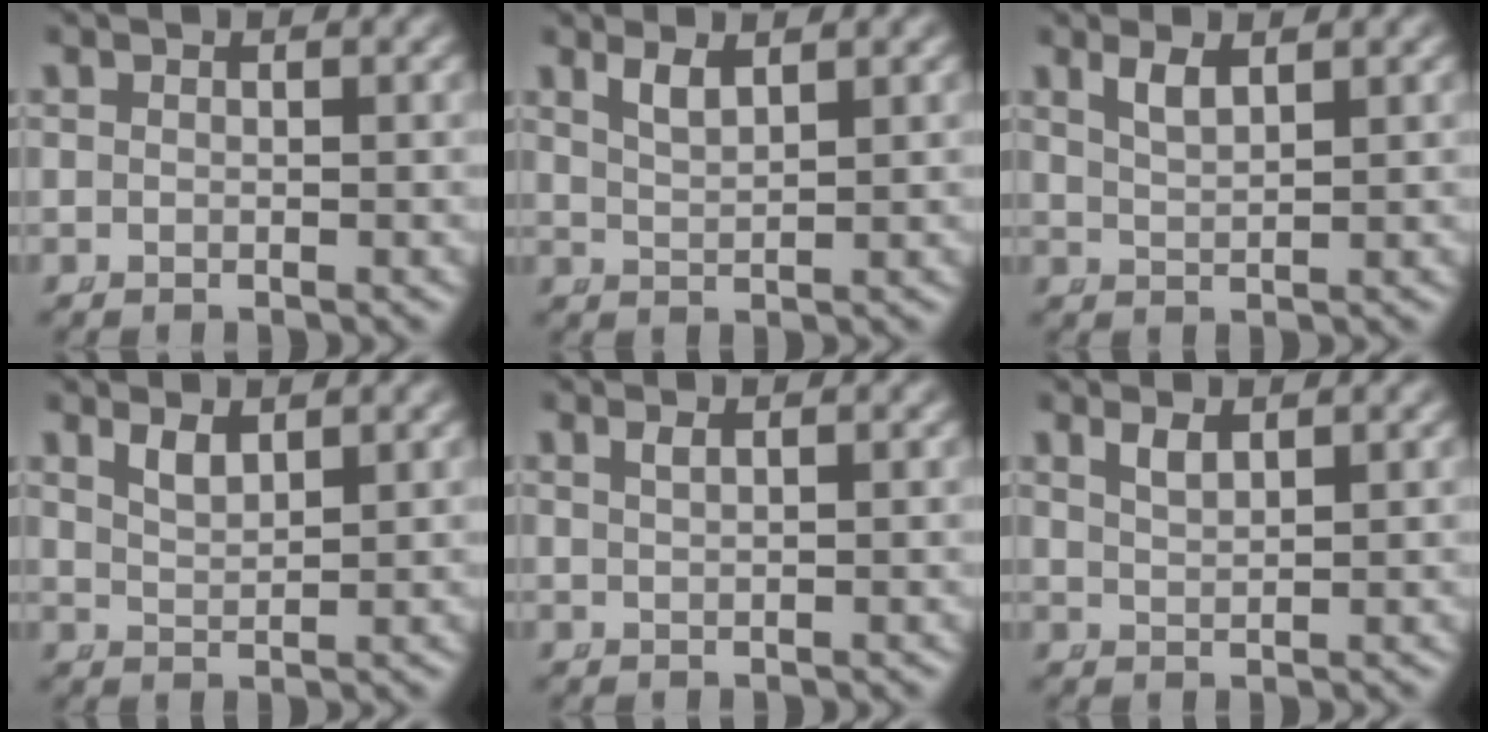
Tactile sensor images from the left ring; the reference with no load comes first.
{"total": 1.6, "force": [1.2, 0.1, 1.1], "torque": [-0.026, -0.007, 0.032]}
{"total": 1.5, "force": [1.1, 0.0, 1.1], "torque": [-0.025, -0.007, 0.030]}
{"total": 1.6, "force": [1.2, 0.2, 1.0], "torque": [-0.024, -0.010, 0.031]}
{"total": 0.8, "force": [0.4, -0.4, 0.5], "torque": [-0.009, -0.003, 0.015]}
{"total": 1.2, "force": [1.0, -0.2, 0.7], "torque": [-0.017, -0.007, 0.029]}